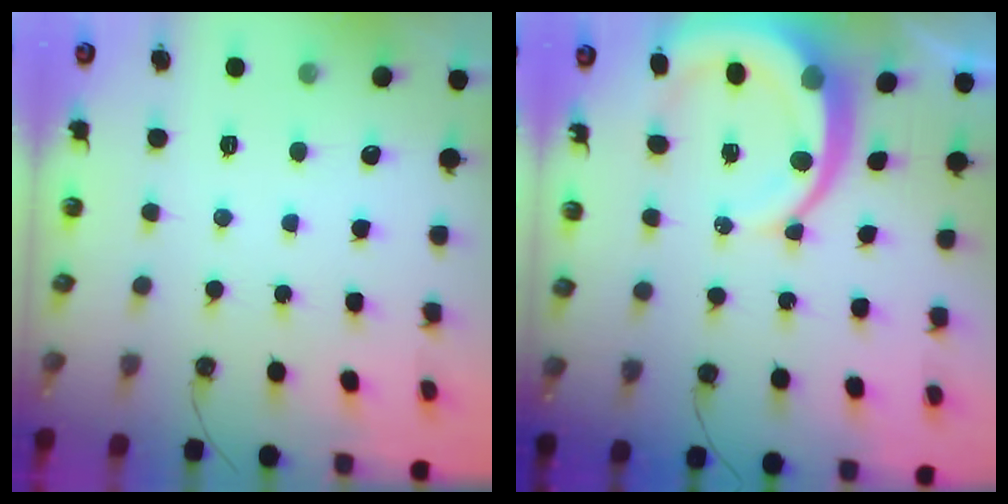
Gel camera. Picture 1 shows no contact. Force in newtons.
{"total": 11.0, "press": 10.9, "slide": 1.4}